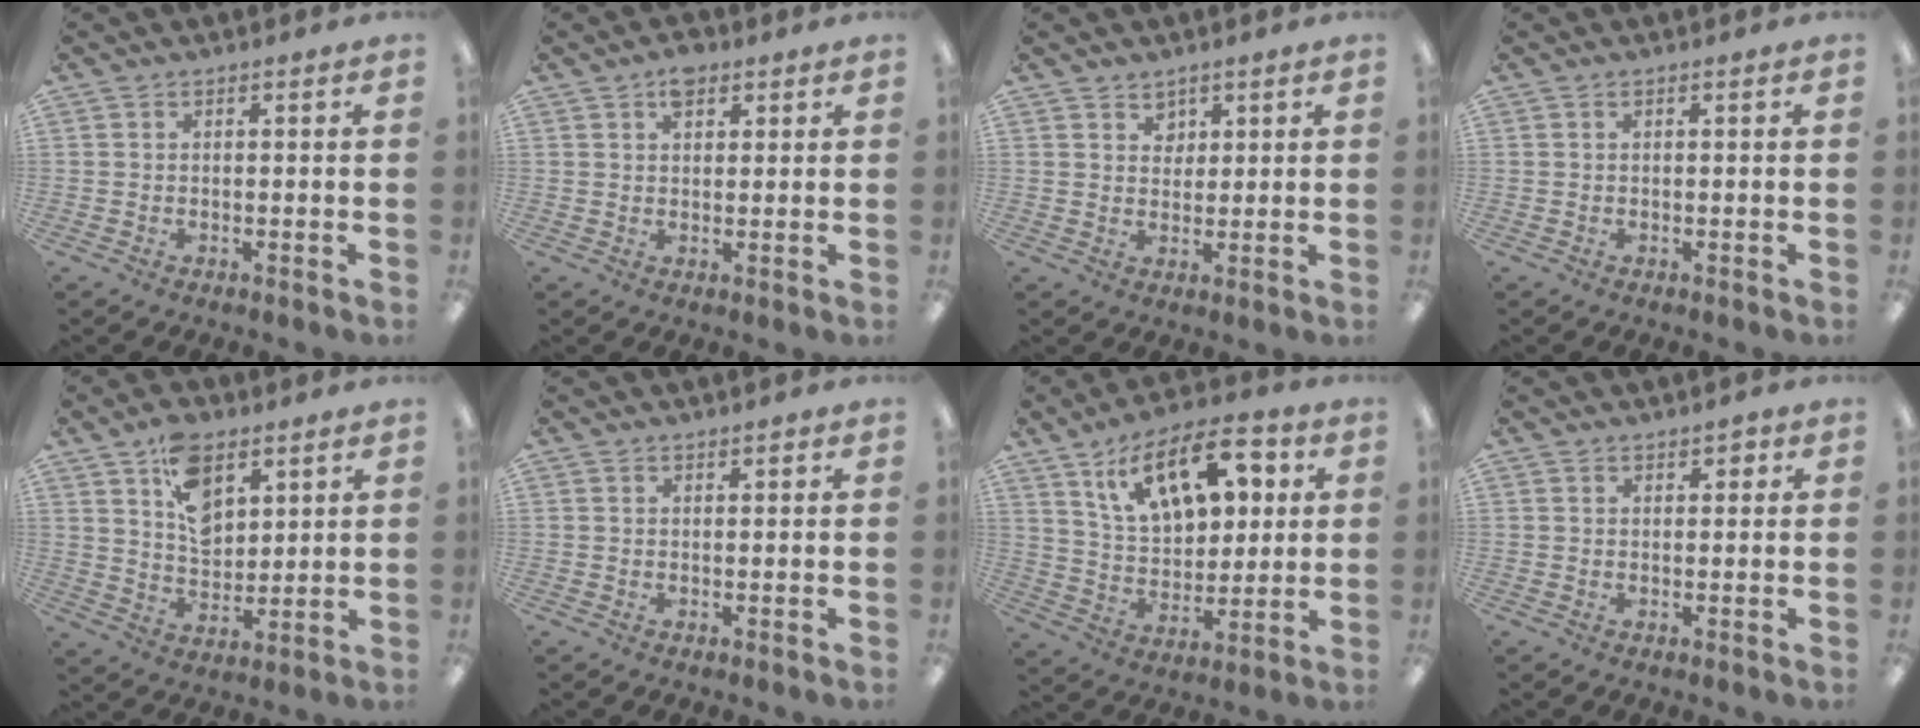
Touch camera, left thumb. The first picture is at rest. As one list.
[{"total": 4.4, "force": [2.6, 2.4, 2.6], "torque": [-0.032, -0.003, 0.042]}, {"total": 3.1, "force": [2.1, 2.3, 0.4], "torque": [0.003, -0.006, 0.036]}, {"total": 0.0}, {"total": 10.7, "force": [5.9, 6.5, 6.1], "torque": [-0.089, -0.024, 0.106]}, {"total": 0.9, "force": [0.9, 0.3, 0.2], "torque": [0.004, -0.003, 0.015]}, {"total": 17.9, "force": [9.7, 9.7, 11.5], "torque": [-0.177, -0.027, 0.169]}, {"total": 1.6, "force": [1.3, 0.8, 0.6], "torque": [-0.003, -0.002, 0.021]}]